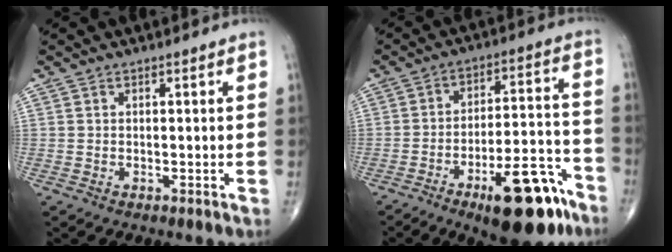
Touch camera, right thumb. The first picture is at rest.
{"total": 18.0, "force": [-10.6, 6.2, 13.1], "torque": [-0.159, 0.077, -0.154]}